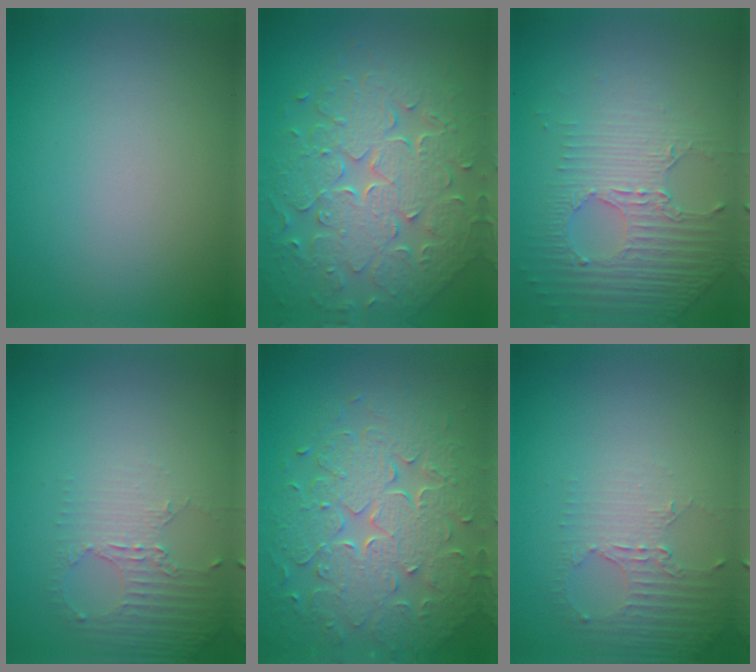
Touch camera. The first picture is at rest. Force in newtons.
{"total": 8.7, "press": 6.3, "slide": 6.0}
{"total": 4.9, "press": 3.2, "slide": 3.7}
{"total": 2.6, "press": 2.0, "slide": 1.7}
{"total": 8.1, "press": 5.9, "slide": 5.6}
{"total": 2.5, "press": 1.7, "slide": 1.8}